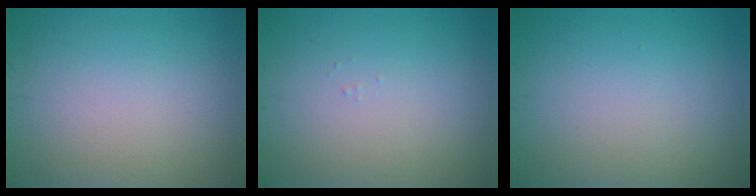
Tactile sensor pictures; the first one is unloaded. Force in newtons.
{"total": 0.0}
{"total": 0.0}